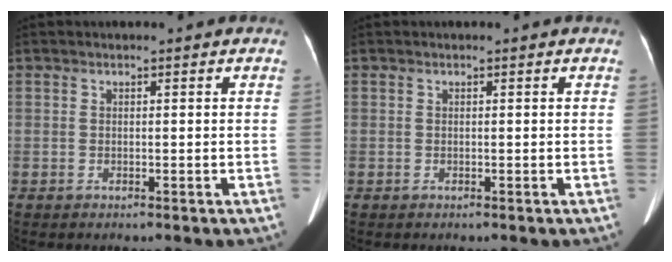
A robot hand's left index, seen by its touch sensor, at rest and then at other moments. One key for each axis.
{"total": 0.0}